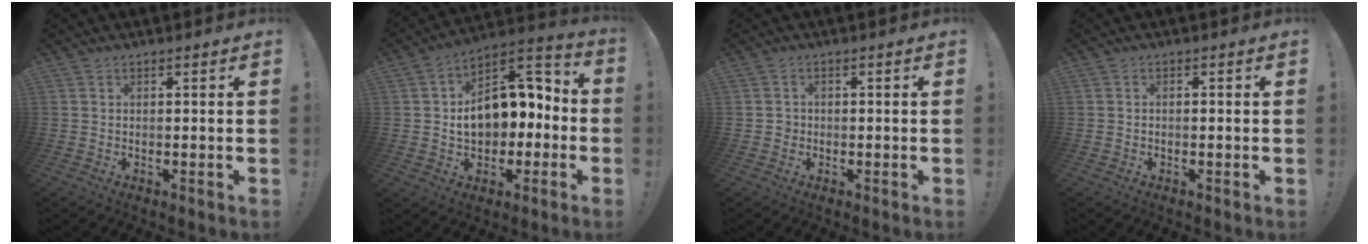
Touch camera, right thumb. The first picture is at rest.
{"total": 15.3, "force": [1.5, 11.1, 10.5], "torque": [-0.139, 0.000, 0.035]}
{"total": 1.8, "force": [-0.5, 1.6, 0.5], "torque": [-0.005, 0.002, -0.011]}
{"total": 0.8, "force": [-0.7, 0.2, 0.4], "torque": [-0.008, 0.001, -0.012]}